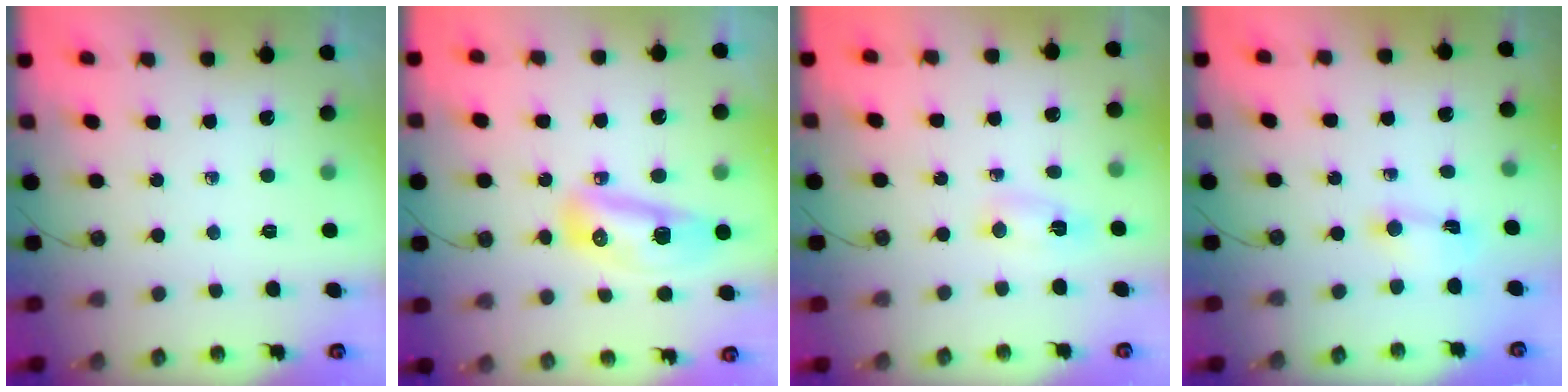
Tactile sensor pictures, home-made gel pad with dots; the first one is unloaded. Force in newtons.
{"total": 17.5, "press": 13.2, "slide": 11.5}
{"total": 2.6, "press": 2.3, "slide": 1.1}
{"total": 1.6, "press": 1.6, "slide": 0.3}